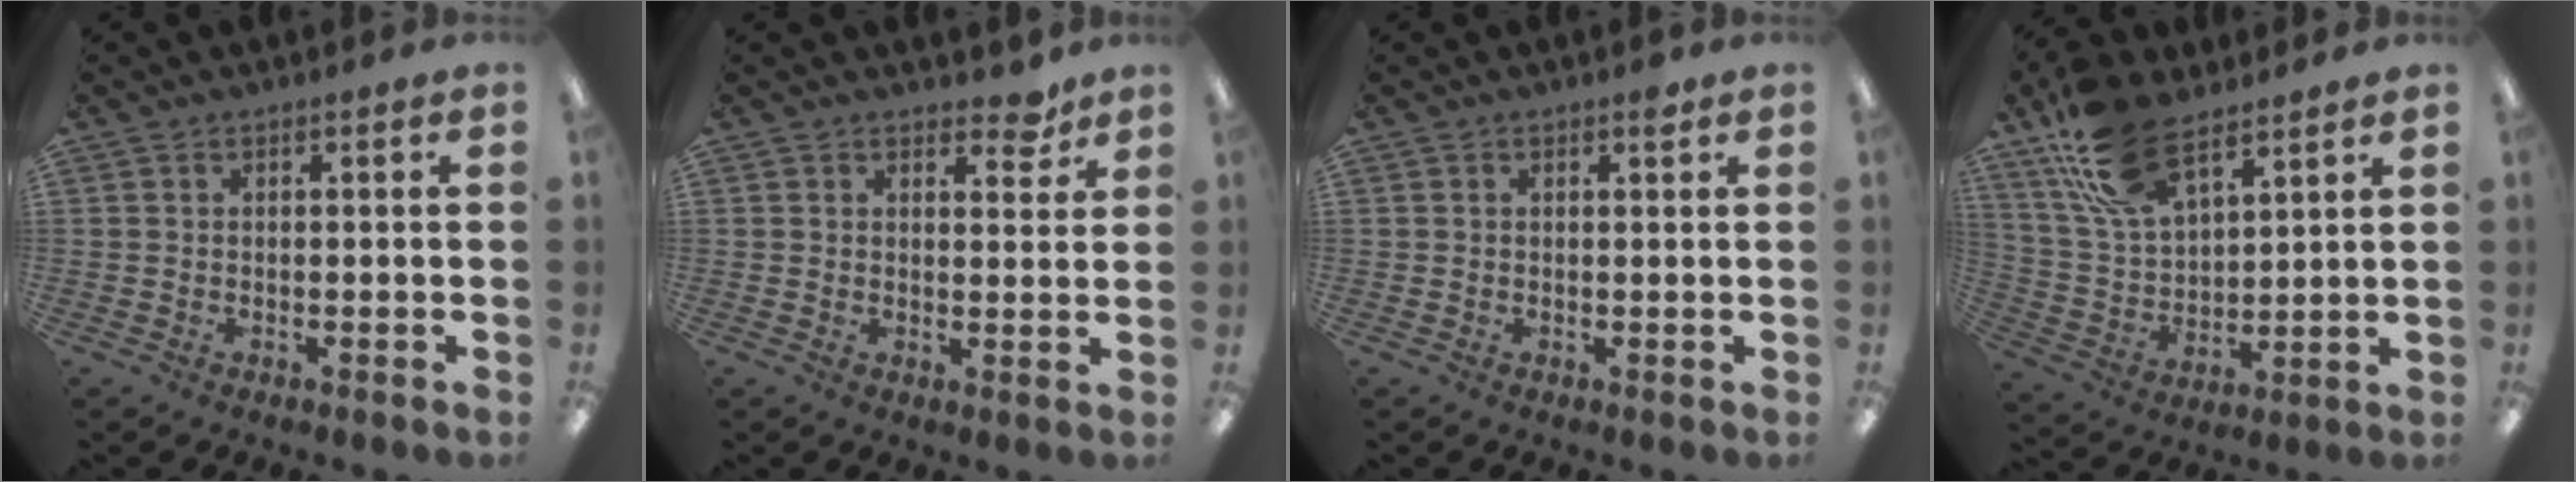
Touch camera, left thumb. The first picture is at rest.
{"total": 4.5, "force": [3.6, 1.9, 2.0], "torque": [-0.006, -0.022, 0.058]}
{"total": 1.6, "force": [1.1, 0.3, 1.1], "torque": [-0.007, -0.006, 0.015]}
{"total": 17.2, "force": [11.5, 8.1, 9.9], "torque": [-0.218, -0.037, 0.212]}